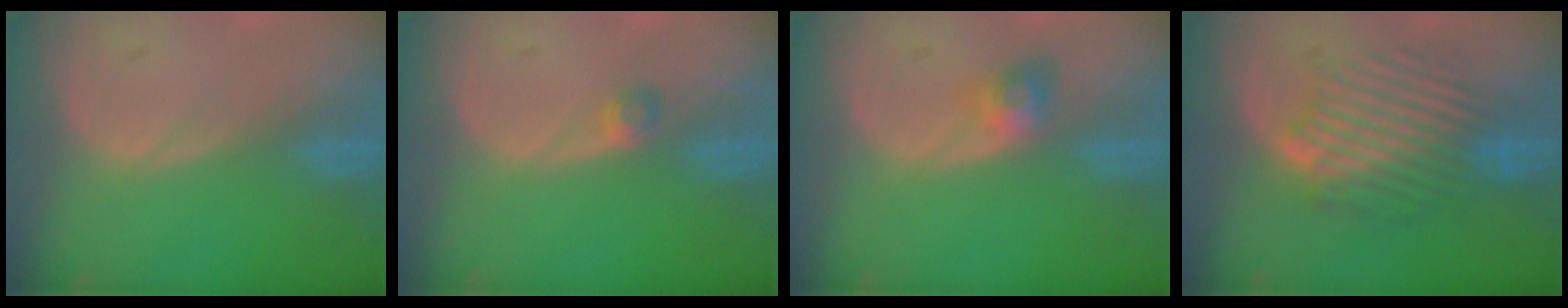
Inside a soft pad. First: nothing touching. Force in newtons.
{"total": 1.8, "press": 1.6, "slide": 0.8}
{"total": 3.1, "press": 2.8, "slide": 1.4}
{"total": 8.9, "press": 8.5, "slide": 2.8}